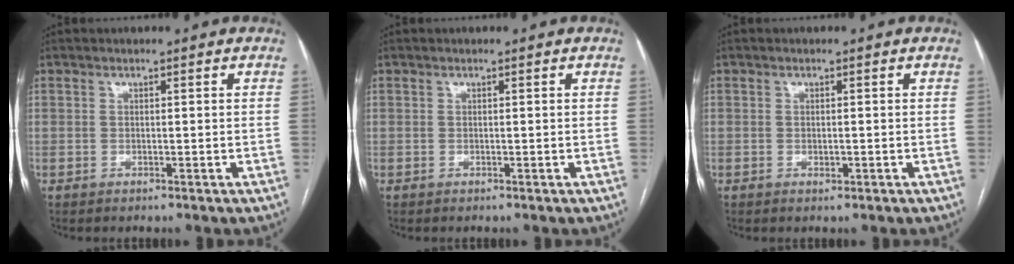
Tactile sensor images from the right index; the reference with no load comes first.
{"total": 0.0}
{"total": 0.8, "force": [-0.2, 0.5, 0.7], "torque": [-0.011, -0.001, -0.002]}